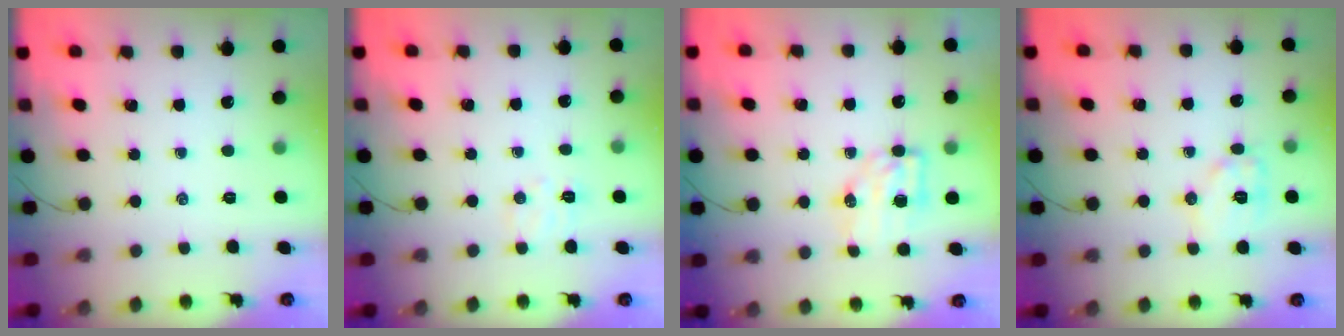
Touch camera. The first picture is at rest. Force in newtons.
{"total": 5.5, "press": 5.4, "slide": 1.3}
{"total": 6.6, "press": 6.6, "slide": 0.7}
{"total": 10.0, "press": 10.0, "slide": 0.2}